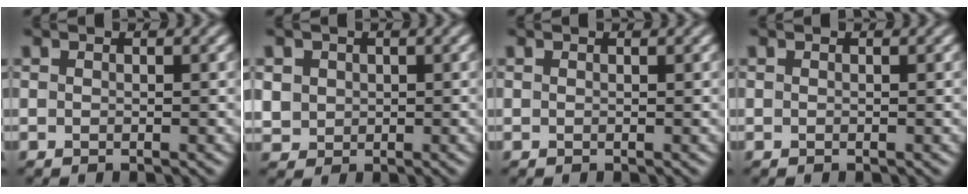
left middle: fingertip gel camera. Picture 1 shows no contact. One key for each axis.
{"total": 2.0, "fx": 0.9, "fy": 1.8, "fz": 0.1, "tx": -0.022, "ty": 0.006, "tz": 0.034}
{"total": 0.0}
{"total": 0.0}